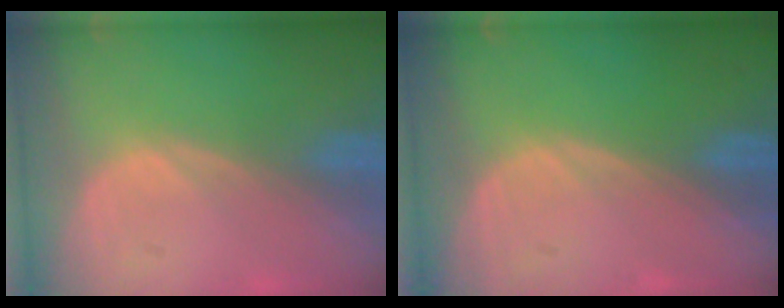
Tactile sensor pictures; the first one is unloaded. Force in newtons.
{"total": 0.0}